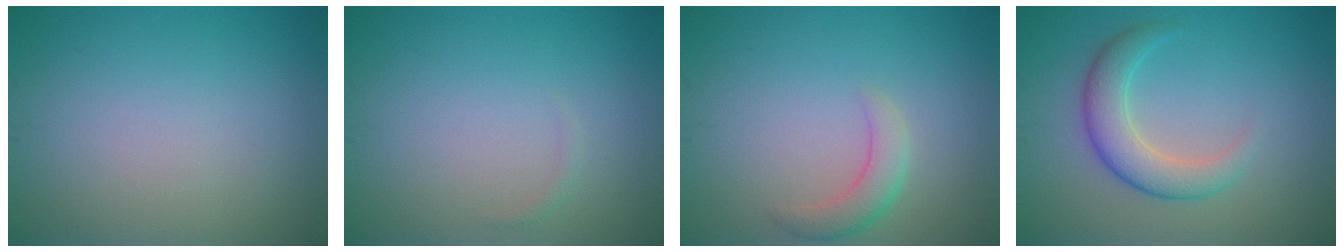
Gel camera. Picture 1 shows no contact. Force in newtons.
{"total": 0.5, "press": 0.5, "slide": 0.0}
{"total": 2.4, "press": 2.4, "slide": 0.2}
{"total": 4.0, "press": 4.0, "slide": 0.1}